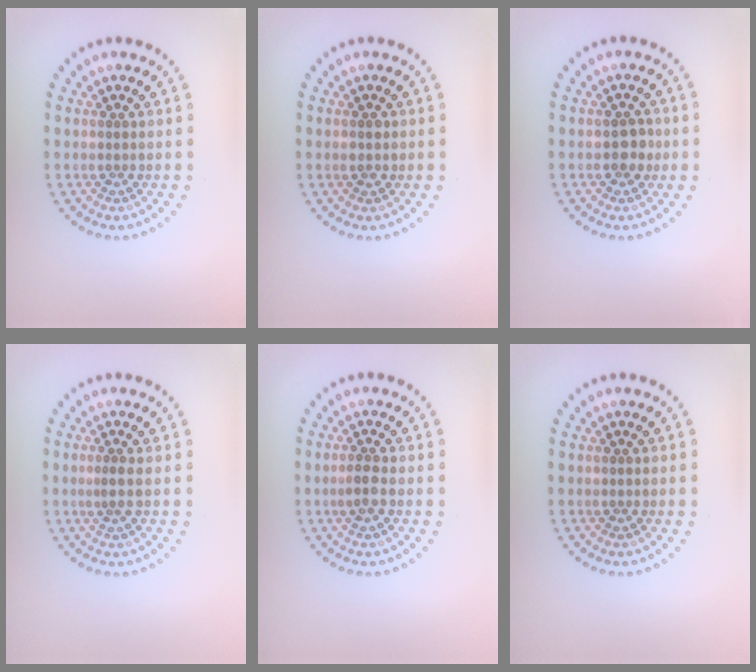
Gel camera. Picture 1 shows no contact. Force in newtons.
{"total": 1.2, "press": 1.2, "slide": 0.1}
{"total": 1.9, "press": 1.8, "slide": 0.3}
{"total": 1.2, "press": 0.7, "slide": 1.0}
{"total": 1.4, "press": 1.3, "slide": 0.5}
{"total": 0.0}